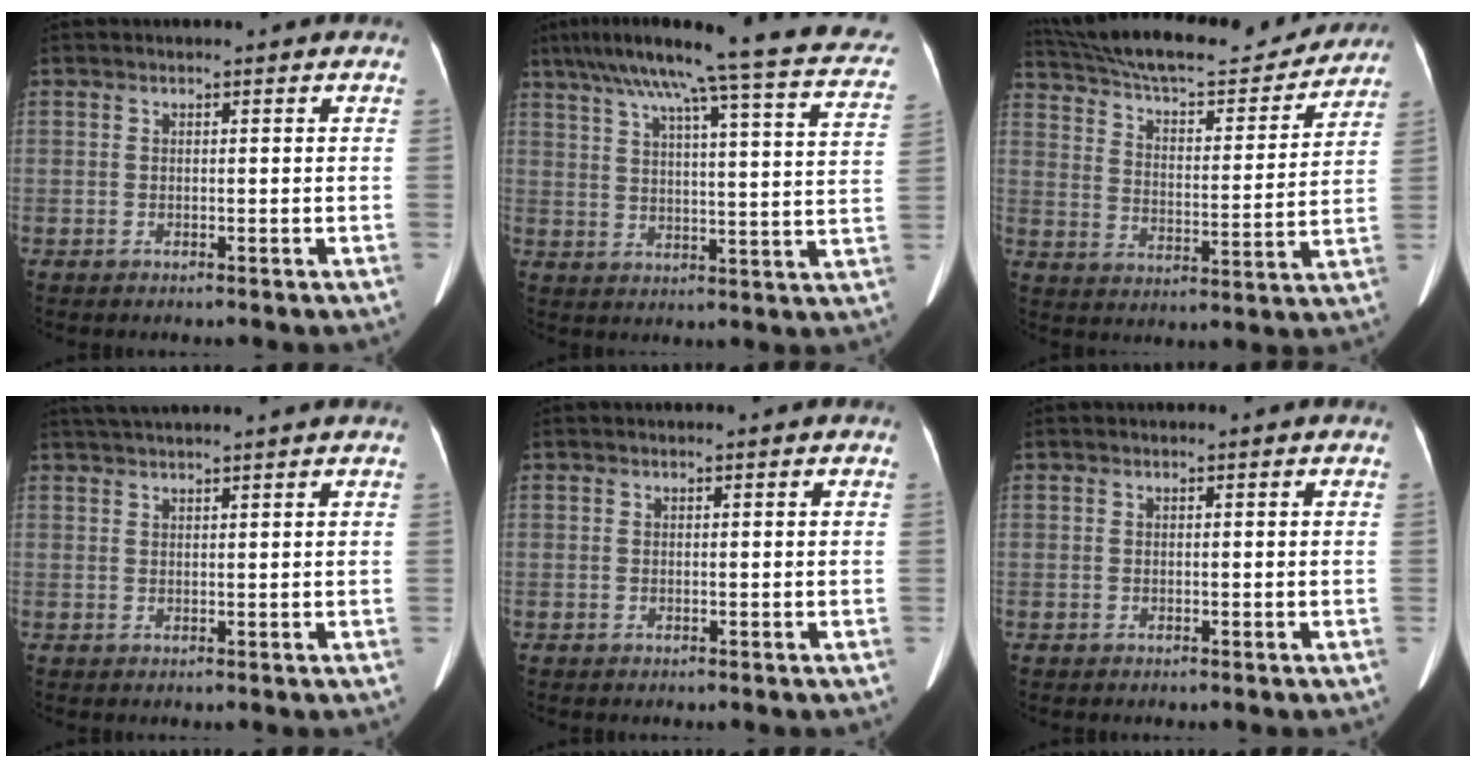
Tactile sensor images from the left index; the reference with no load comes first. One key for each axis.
{"total": 26.0, "fx": 20.6, "fy": 1.9, "fz": 15.7, "tx": -0.236, "ty": 0.004, "tz": 0.252}
{"total": 25.6, "fx": 22.7, "fy": 5.9, "fz": 10.1, "tx": -0.181, "ty": 0.005, "tz": 0.317}
{"total": 7.0, "fx": 6.2, "fy": -0.8, "fz": 3.2, "tx": -0.050, "ty": 0.036, "tz": 0.091}
{"total": 0.0}
{"total": 0.0}